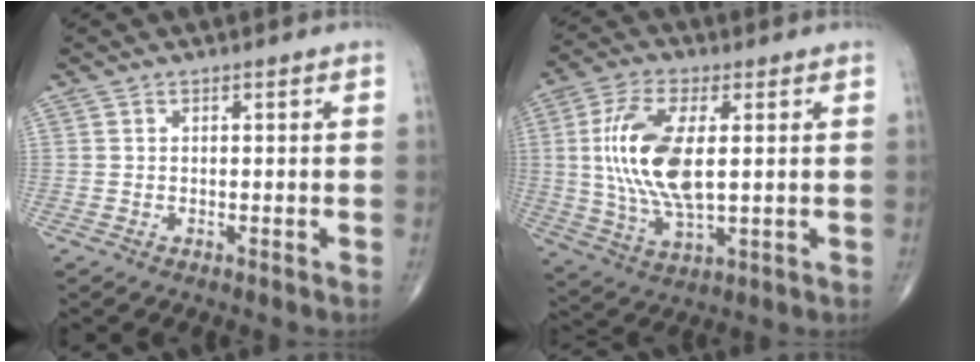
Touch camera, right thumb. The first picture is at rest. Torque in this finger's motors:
{"motor_torque": [1.72, 2.99, 1.67, -0.31, 0.21]}